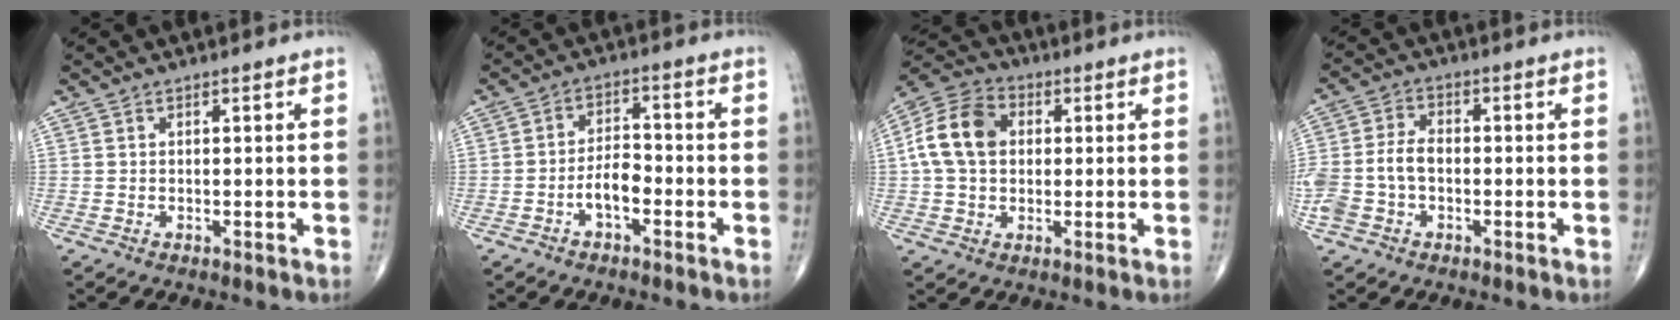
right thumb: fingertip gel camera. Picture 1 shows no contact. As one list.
[{"total": 5.3, "force": [-2.3, 2.6, 3.9], "torque": [-0.061, 0.027, -0.045]}, {"total": 12.0, "force": [1.5, 8.9, 7.9], "torque": [-0.142, 0.024, 0.017]}, {"total": 8.3, "force": [-1.6, 5.6, 5.9], "torque": [-0.131, 0.027, -0.035]}]